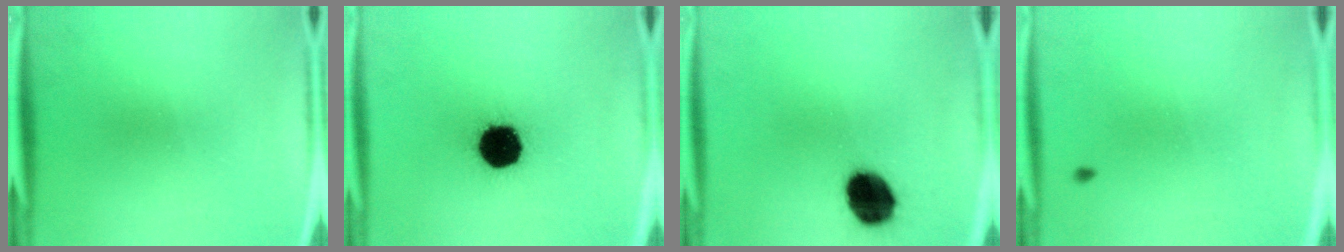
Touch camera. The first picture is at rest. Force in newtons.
{"total": 17.3}
{"total": 13.0}
{"total": 0.9}